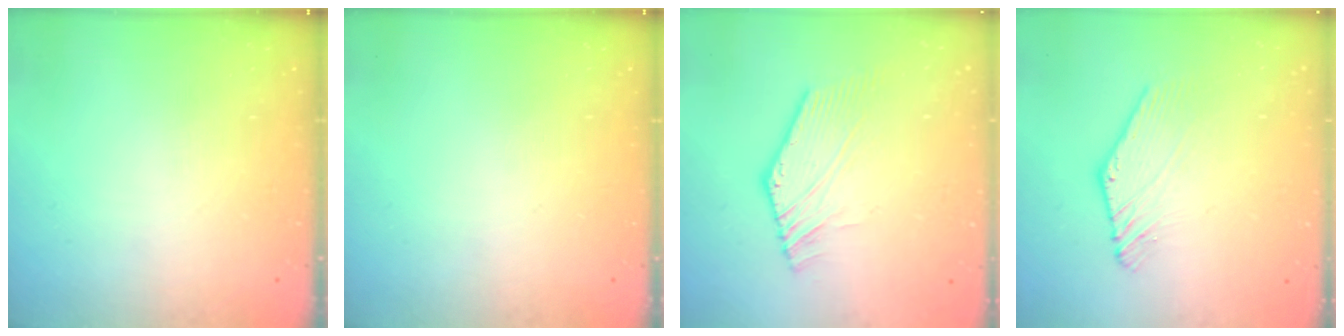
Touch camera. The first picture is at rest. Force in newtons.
{"total": 0.0}
{"total": 2.7, "press": 2.5, "slide": 1.1}
{"total": 1.3, "press": 1.3, "slide": 0.3}